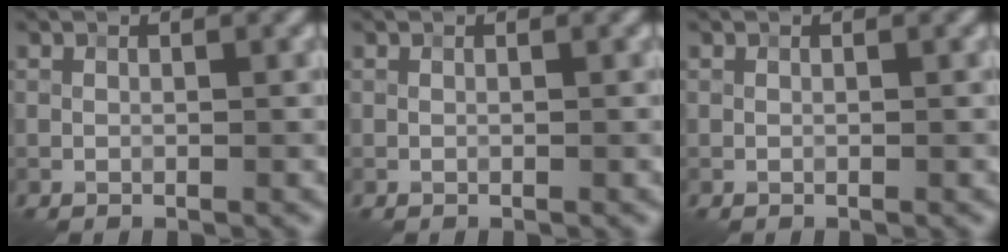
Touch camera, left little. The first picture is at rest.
{"total": 0.0}
{"total": 0.0}